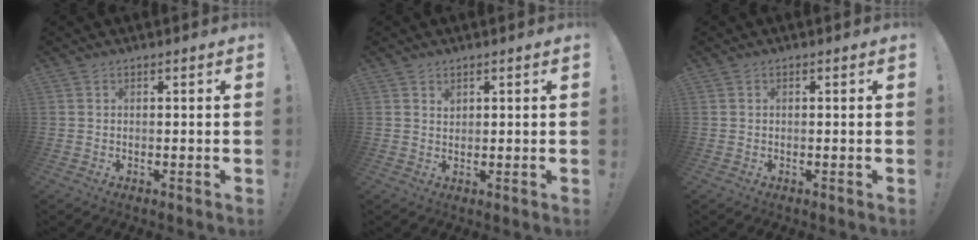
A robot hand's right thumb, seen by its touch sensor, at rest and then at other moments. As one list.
[{"total": 1.3, "force": [1.0, 0.8, 0.4], "torque": [0.000, -0.004, 0.017]}, {"total": 0.0}]